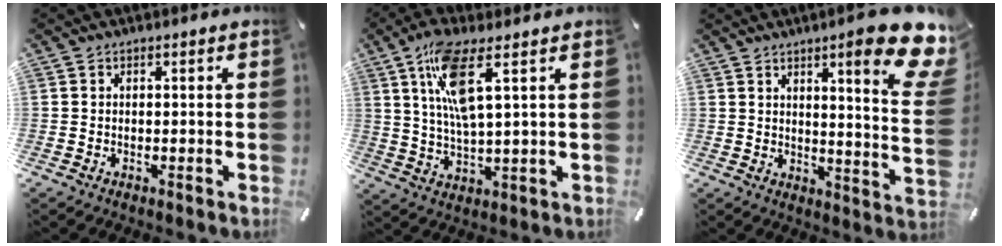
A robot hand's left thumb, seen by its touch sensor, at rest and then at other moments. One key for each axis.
{"total": 11.4, "fx": 4.6, "fy": 2.8, "fz": 10.0, "tx": -0.203, "ty": -0.006, "tz": 0.079}
{"total": 17.3, "fx": 10.0, "fy": 3.5, "fz": 13.7, "tx": -0.197, "ty": -0.065, "tz": 0.154}